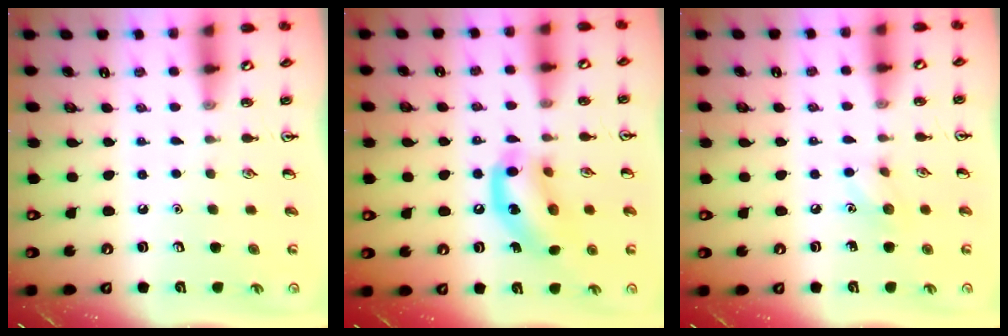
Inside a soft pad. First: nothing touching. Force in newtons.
{"total": 13.0, "press": 12.8, "slide": 2.5}
{"total": 6.1, "press": 5.8, "slide": 1.7}